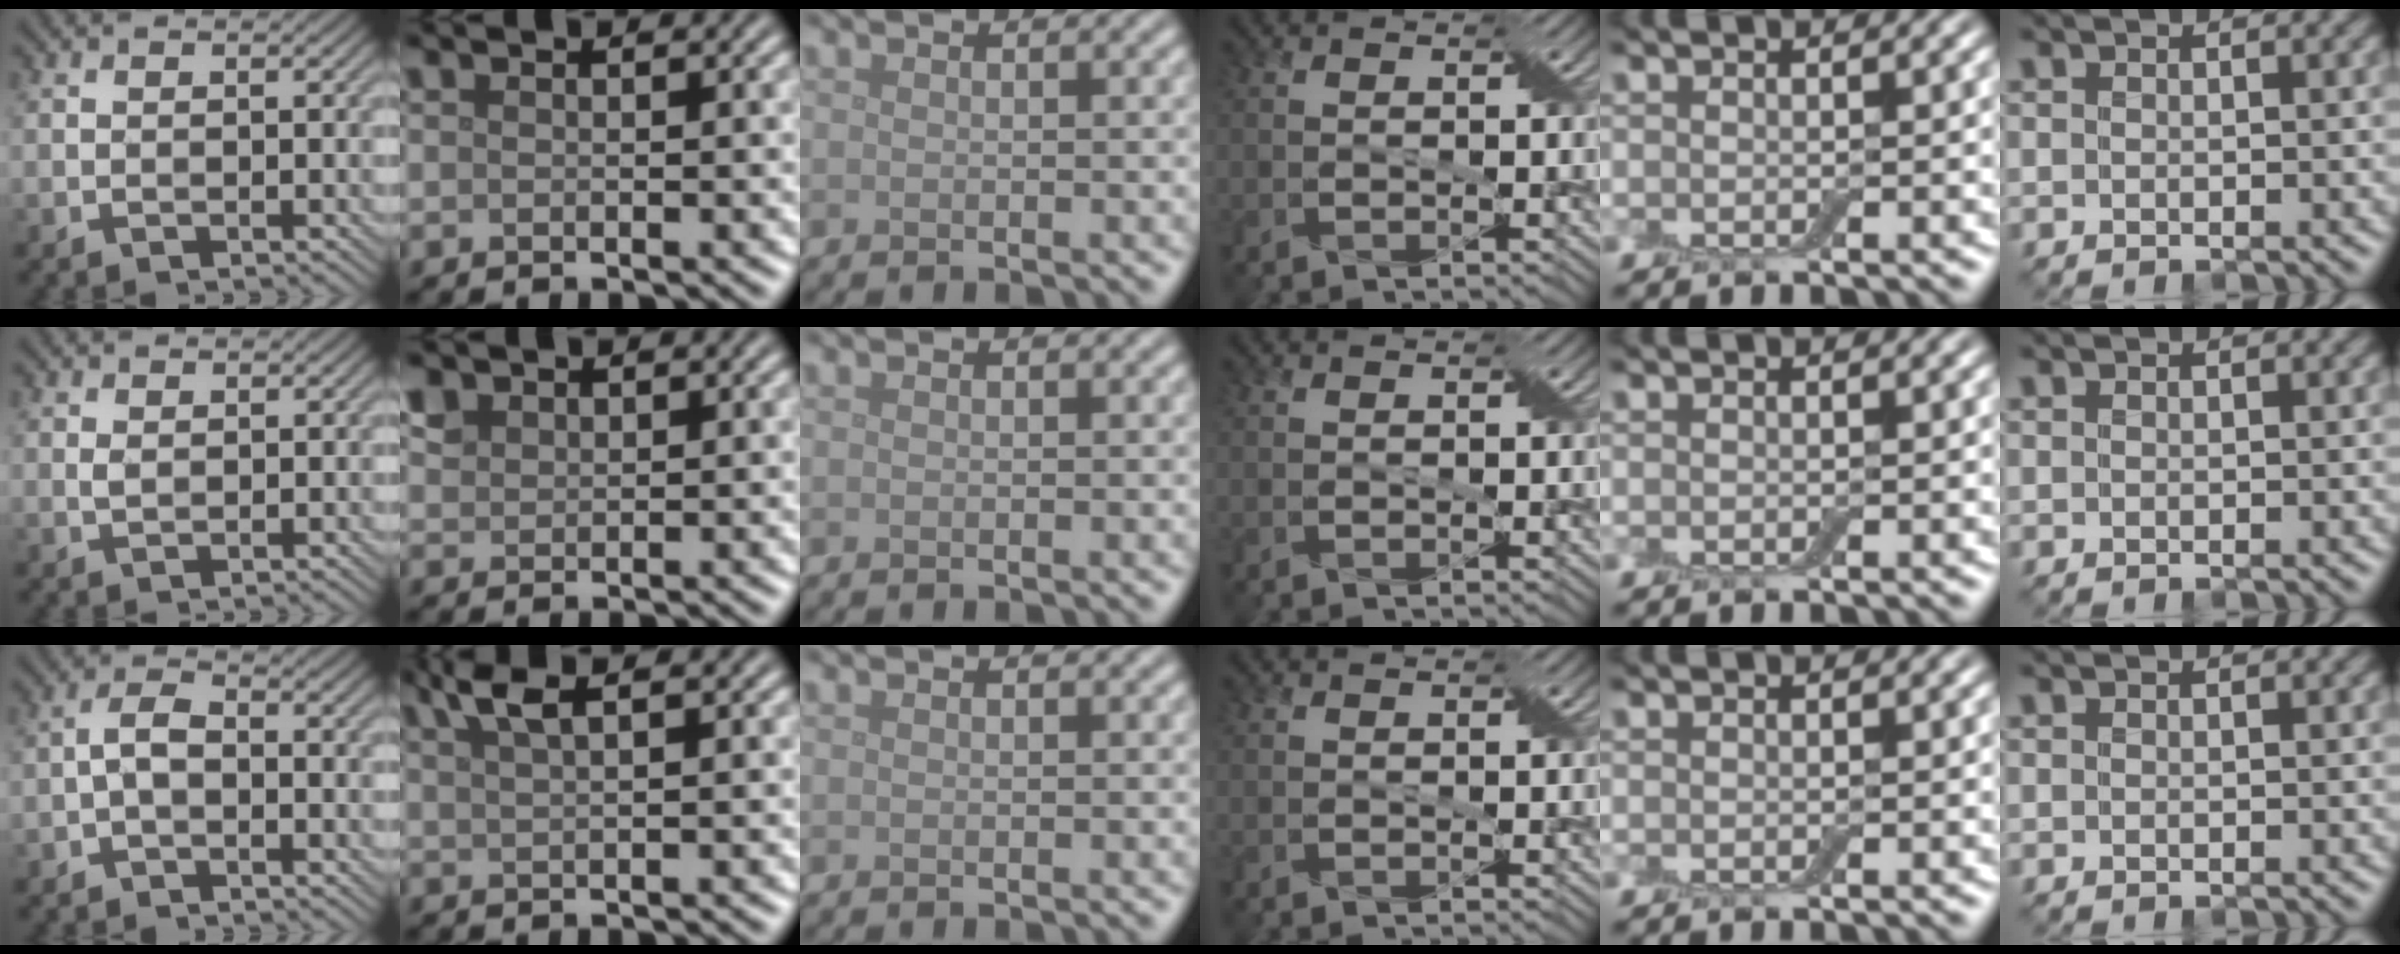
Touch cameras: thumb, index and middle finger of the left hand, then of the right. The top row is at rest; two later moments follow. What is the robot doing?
{"motion": "shake", "object": "box of matches"}